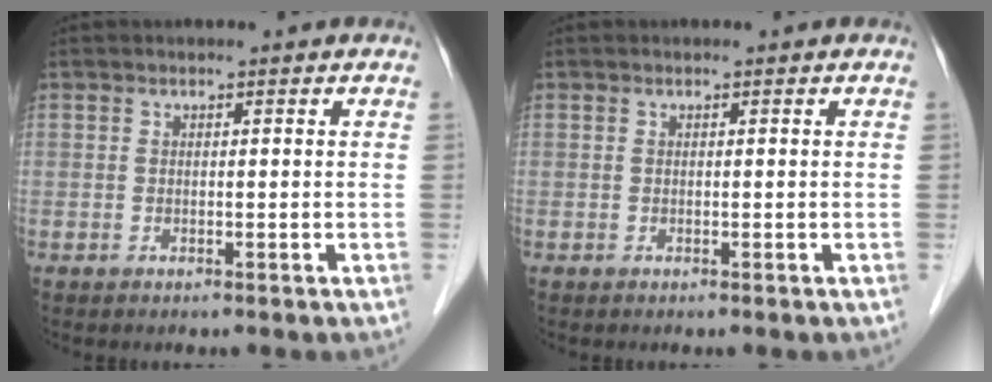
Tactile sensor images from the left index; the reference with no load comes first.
{"total": 0.0}